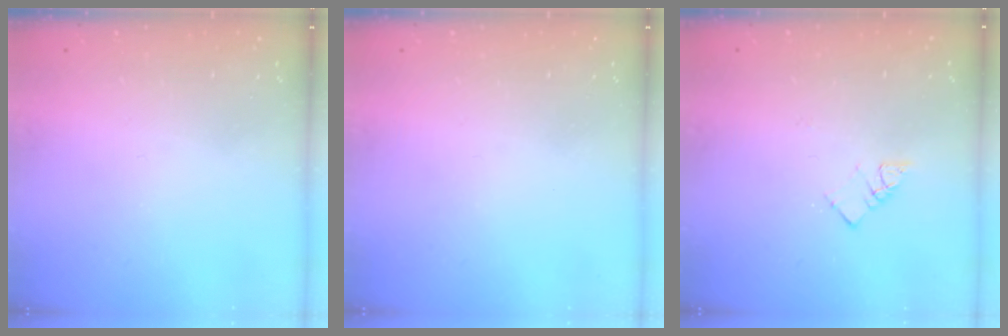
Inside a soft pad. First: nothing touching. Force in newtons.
{"total": 0.0}
{"total": 4.5, "press": 4.5, "slide": 0.4}